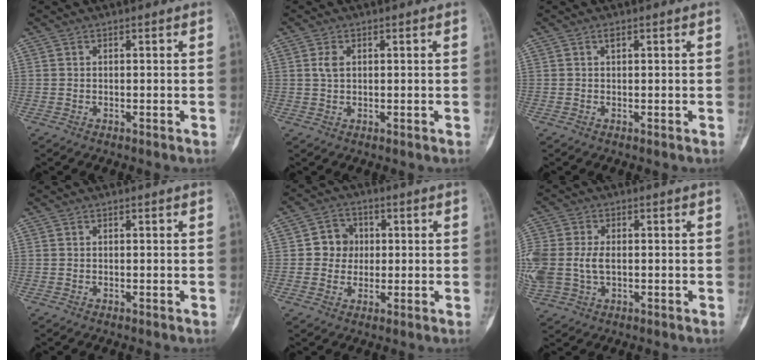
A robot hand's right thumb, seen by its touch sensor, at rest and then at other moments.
{"total": 2.0, "force": [0.5, 1.2, 1.5], "torque": [-0.030, 0.003, 0.011]}
{"total": 0.7, "force": [0.5, 0.3, 0.4], "torque": [-0.003, 0.001, 0.006]}
{"total": 0.0}
{"total": 5.7, "force": [0.5, 5.3, 2.1], "torque": [0.003, 0.009, 0.001]}
{"total": 13.8, "force": [-0.2, 9.9, 9.7], "torque": [-0.271, 0.005, 0.010]}